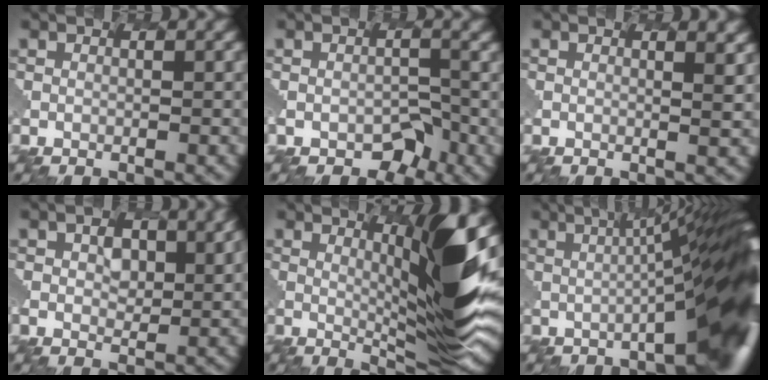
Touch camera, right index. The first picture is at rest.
{"total": 2.1, "force": [-1.7, 1.1, -0.6], "torque": [-0.001, -0.002, -0.038]}
{"total": 1.2, "force": [1.1, -0.4, 0.0], "torque": [0.004, 0.019, -0.010]}
{"total": 2.4, "force": [1.5, 1.7, 0.9], "torque": [-0.028, 0.012, 0.006]}
{"total": 7.4, "force": [2.5, 0.0, 7.0], "torque": [-0.113, 0.002, 0.028]}
{"total": 12.3, "force": [0.5, 2.5, 12.0], "torque": [-0.103, 0.030, -0.013]}